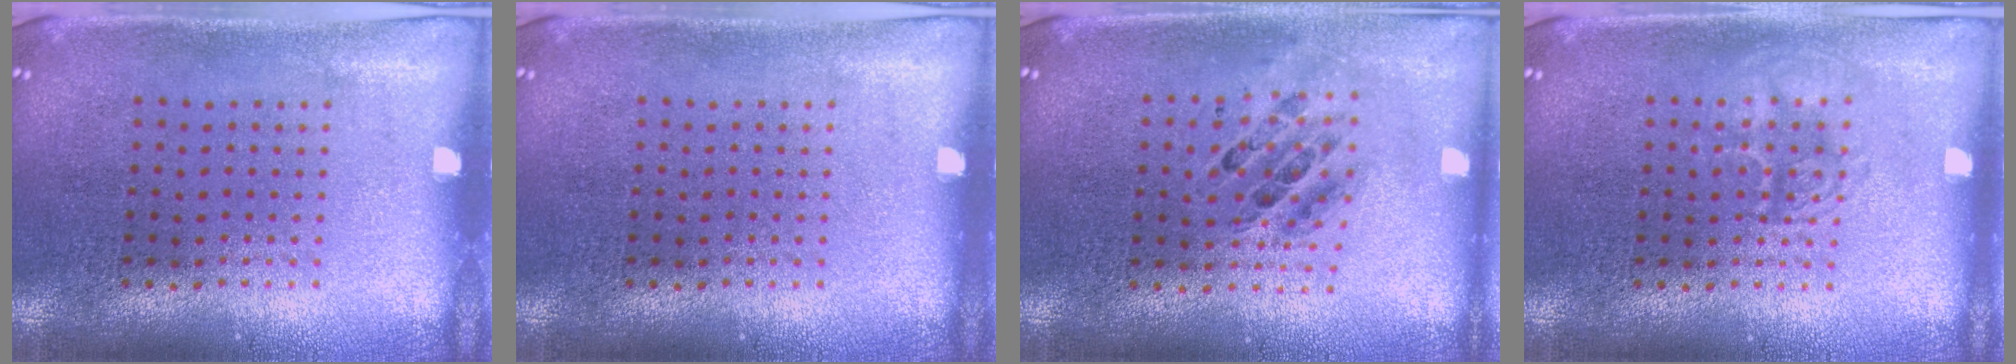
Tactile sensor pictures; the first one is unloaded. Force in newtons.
{"total": 0.0}
{"total": 0.7, "press": 0.6, "slide": 0.2}
{"total": 1.9, "press": 1.9, "slide": 0.3}